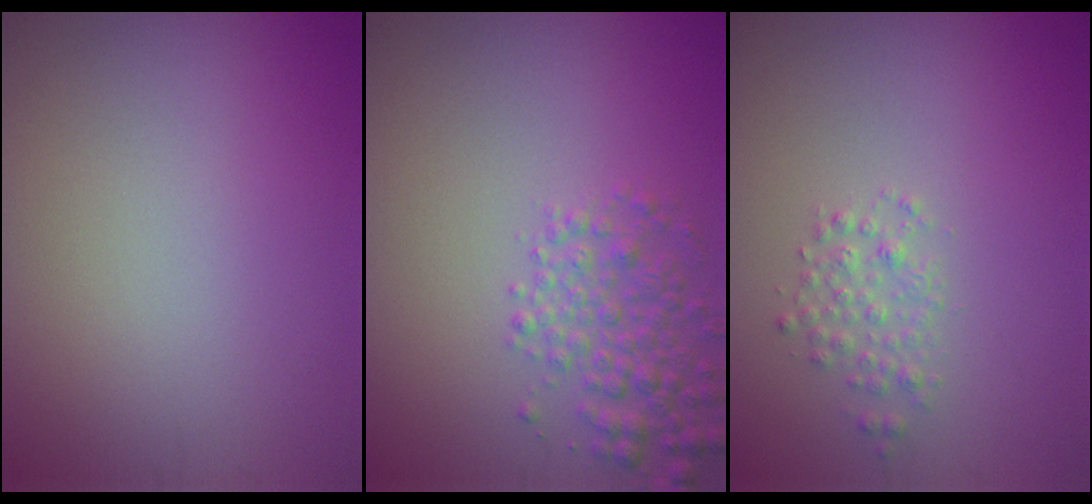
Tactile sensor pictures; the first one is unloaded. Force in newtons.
{"total": 3.3, "press": 3.3, "slide": 0.1}
{"total": 1.6, "press": 1.6, "slide": 0.0}